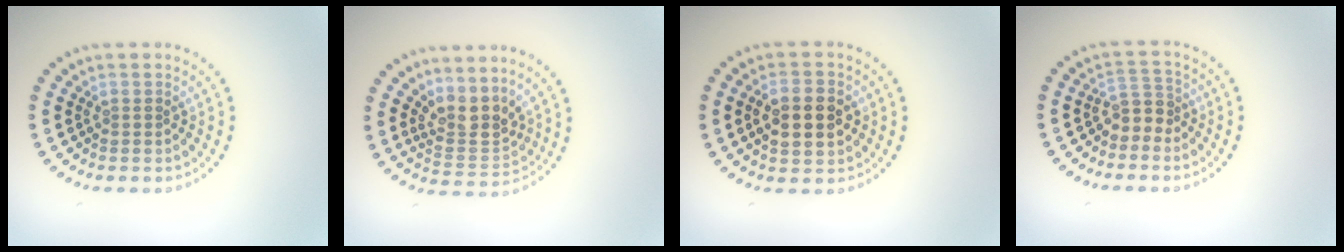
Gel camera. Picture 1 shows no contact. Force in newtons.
{"total": 3.4, "press": 2.5, "slide": 2.2}
{"total": 4.6, "press": 4.6, "slide": 0.2}
{"total": 2.2, "press": 1.7, "slide": 1.4}